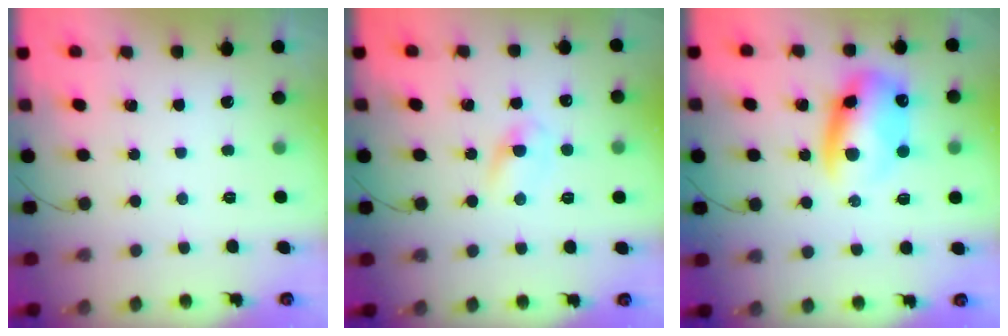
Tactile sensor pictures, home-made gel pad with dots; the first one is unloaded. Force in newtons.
{"total": 2.9, "press": 2.7, "slide": 1.2}
{"total": 11.4, "press": 11.1, "slide": 2.9}